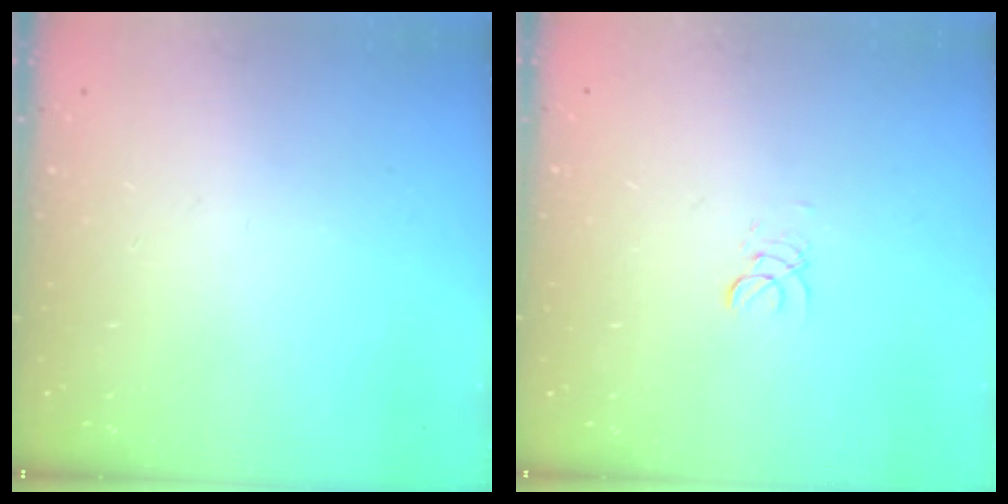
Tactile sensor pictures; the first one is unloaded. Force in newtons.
{"total": 2.0, "press": 2.0, "slide": 0.2}